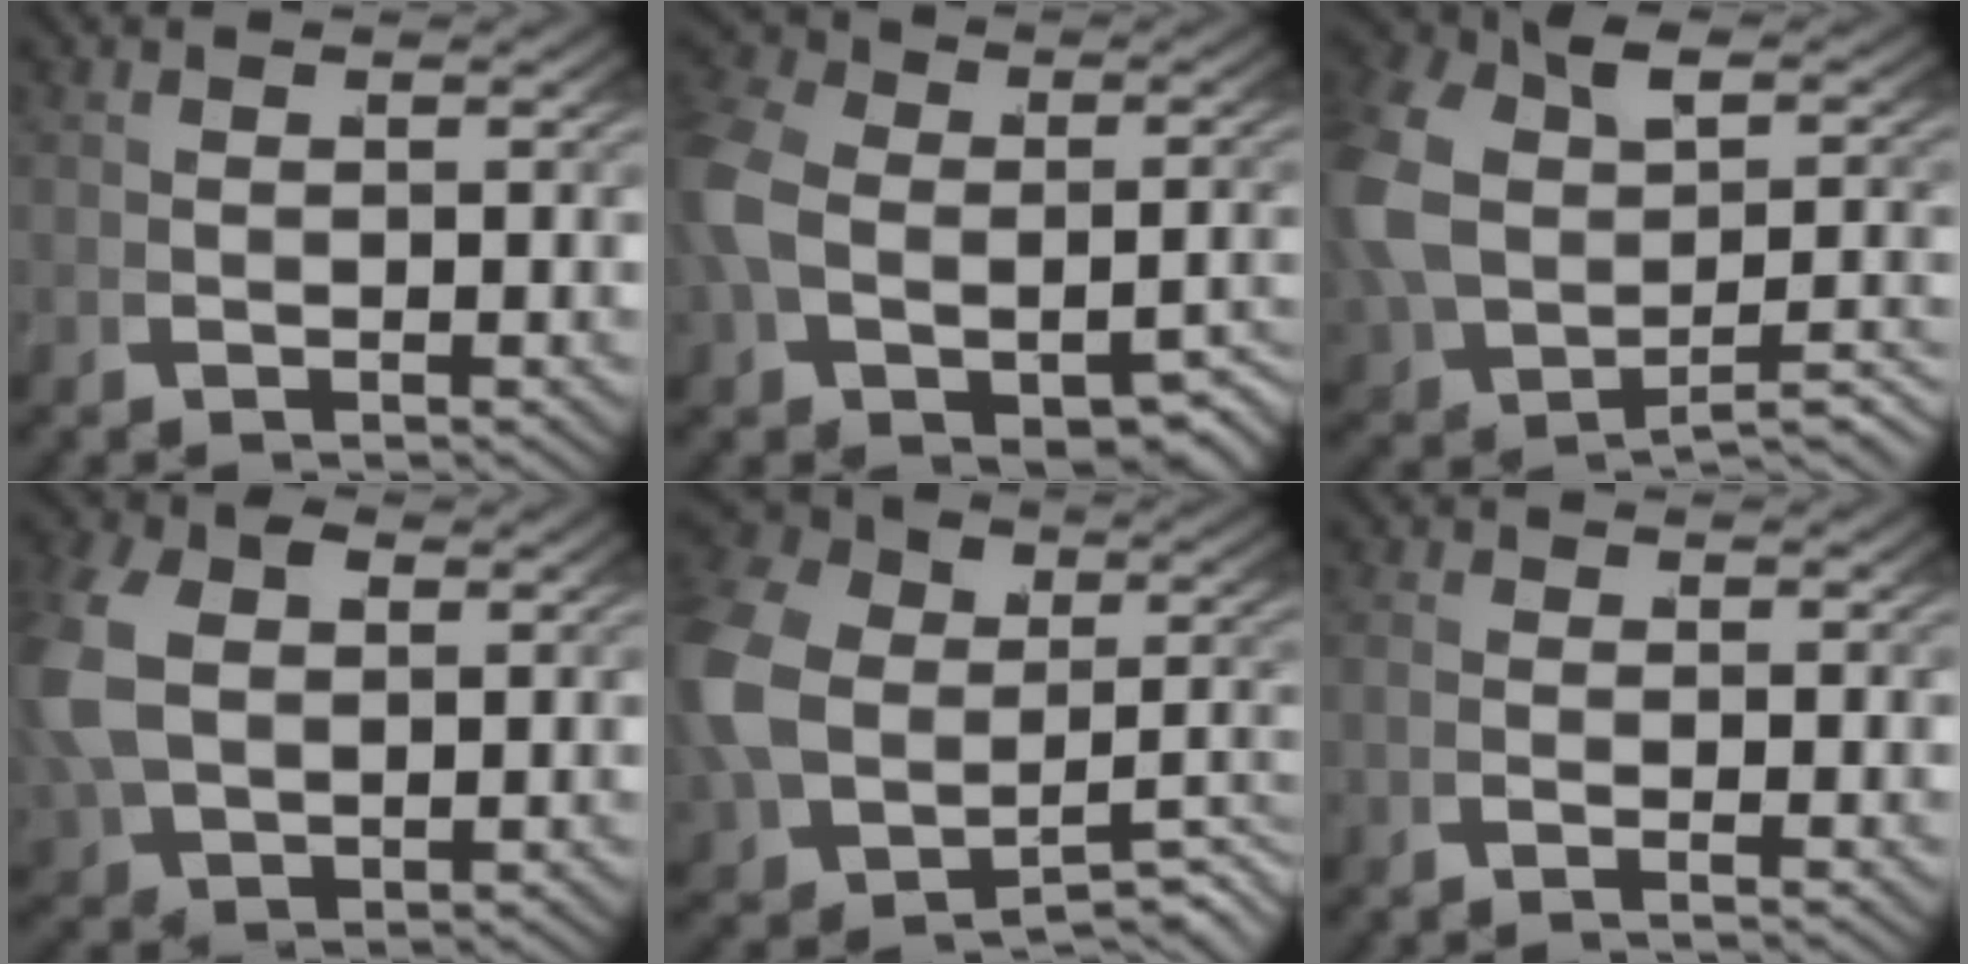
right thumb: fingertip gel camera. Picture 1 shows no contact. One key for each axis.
{"total": 8.6, "fx": -1.1, "fy": 6.5, "fz": 5.6, "tx": -0.131, "ty": -0.035, "tz": 0.001}
{"total": 7.3, "fx": -0.3, "fy": 4.9, "fz": 5.3, "tx": -0.133, "ty": -0.013, "tz": 0.017}
{"total": 5.6, "fx": 1.5, "fy": 4.1, "fz": 3.5, "tx": -0.109, "ty": -0.018, "tz": 0.050}
{"total": 11.1, "fx": -2.1, "fy": 8.4, "fz": 6.9, "tx": -0.165, "ty": -0.035, "tz": -0.011}
{"total": 0.8, "fx": -0.5, "fy": -0.3, "fz": 0.5, "tx": -0.012, "ty": -0.004, "tz": -0.010}